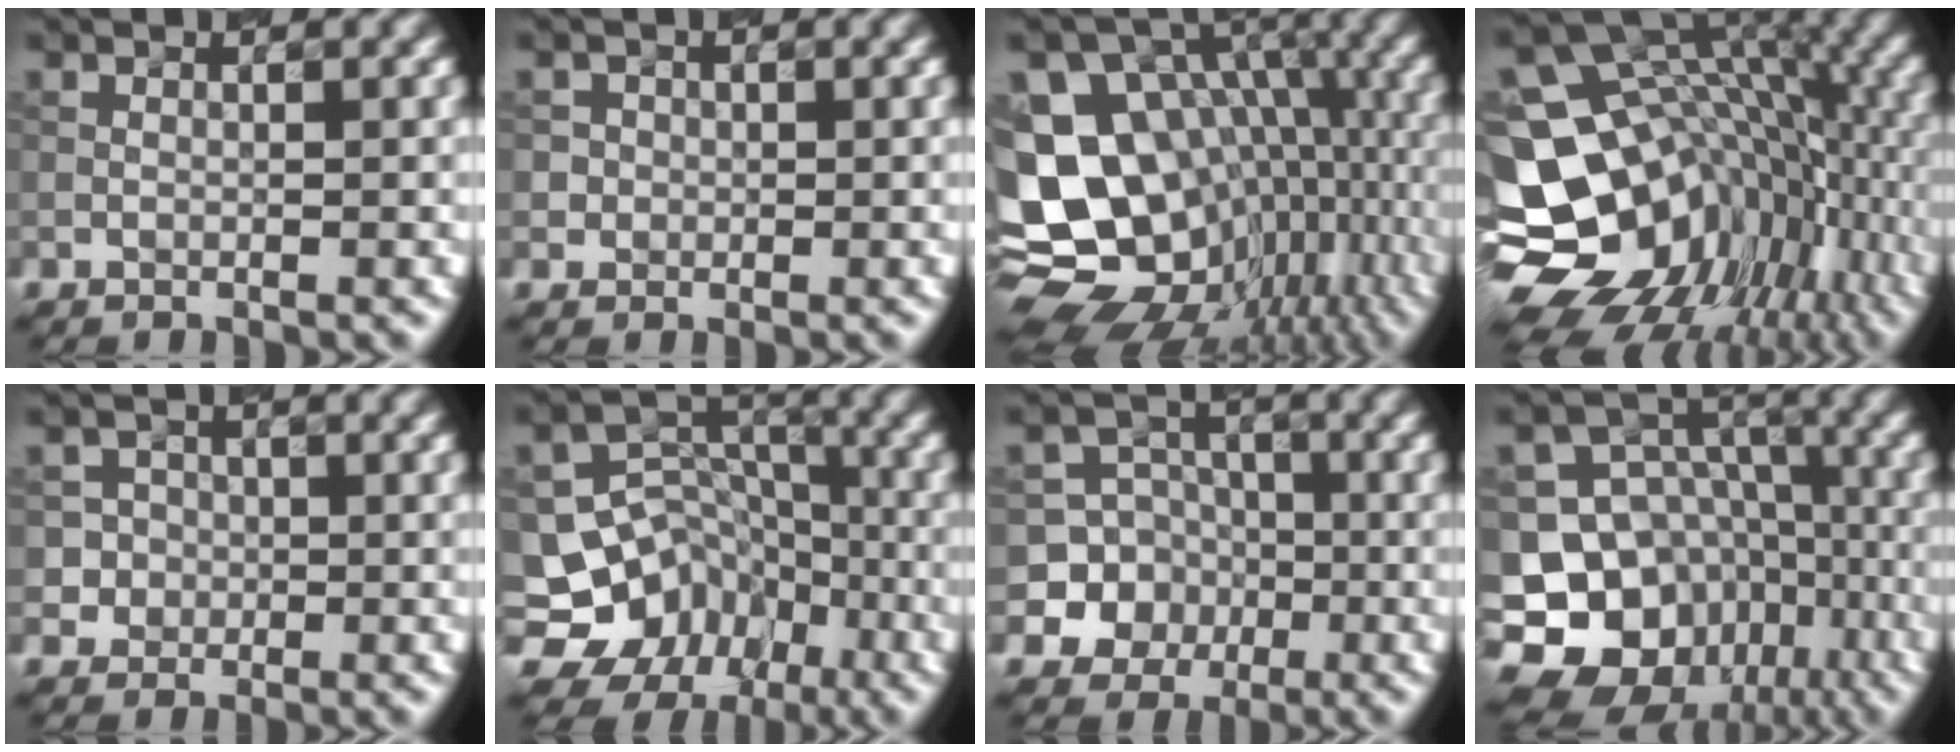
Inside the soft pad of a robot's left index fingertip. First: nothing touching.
{"total": 0.9, "force": [-0.1, 0.9, -0.3], "torque": [0.008, -0.002, 0.003]}
{"total": 17.2, "force": [-3.0, 13.5, 10.2], "torque": [-0.191, -0.010, 0.003]}
{"total": 15.7, "force": [-5.2, 11.7, 9.1], "torque": [-0.165, -0.007, -0.060]}
{"total": 2.3, "force": [-0.3, 2.3, 0.0], "torque": [0.007, 0.005, 0.006]}
{"total": 10.3, "force": [-6.7, 7.7, 1.7], "torque": [-0.041, 0.013, -0.106]}
{"total": 8.5, "force": [-2.6, 8.1, 0.8], "torque": [-0.028, 0.008, -0.058]}
{"total": 17.0, "force": [-9.5, 13.0, 5.4], "torque": [-0.107, -0.038, -0.145]}